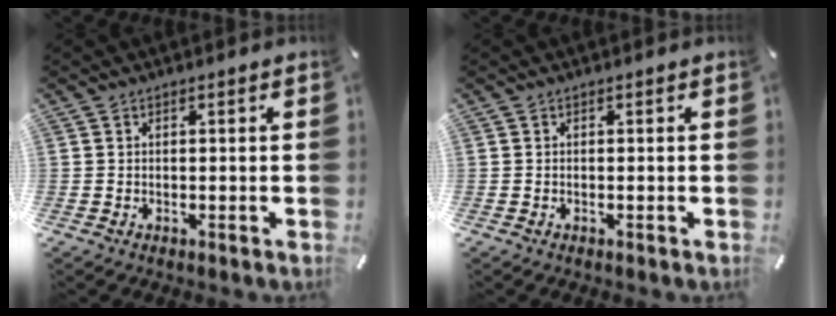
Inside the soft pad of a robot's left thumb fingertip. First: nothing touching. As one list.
[{"total": 0.0}]